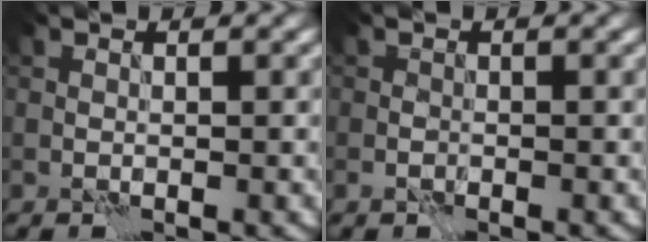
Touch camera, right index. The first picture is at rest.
{"total": 0.7, "force": [-0.5, 0.5, 0.2], "torque": [-0.002, 0.000, -0.010]}